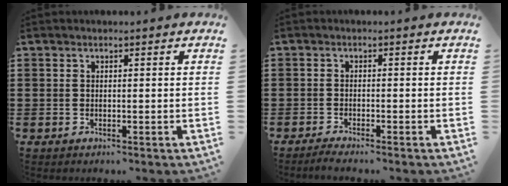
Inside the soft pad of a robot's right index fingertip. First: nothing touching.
{"total": 1.5, "force": [-1.4, -0.2, 0.2], "torque": [-0.006, -0.001, -0.027]}